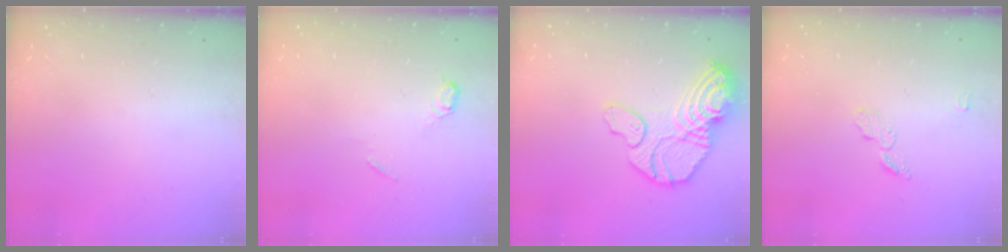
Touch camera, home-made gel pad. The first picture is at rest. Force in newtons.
{"total": 5.3, "press": 5.3, "slide": 0.7}
{"total": 17.8, "press": 17.7, "slide": 1.9}
{"total": 5.3, "press": 5.3, "slide": 0.3}